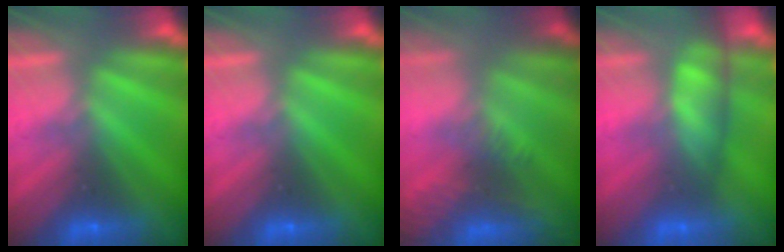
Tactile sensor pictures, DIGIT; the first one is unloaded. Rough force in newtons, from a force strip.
{"total": 0.0}
{"total": 9.5}
{"total": 4.7}